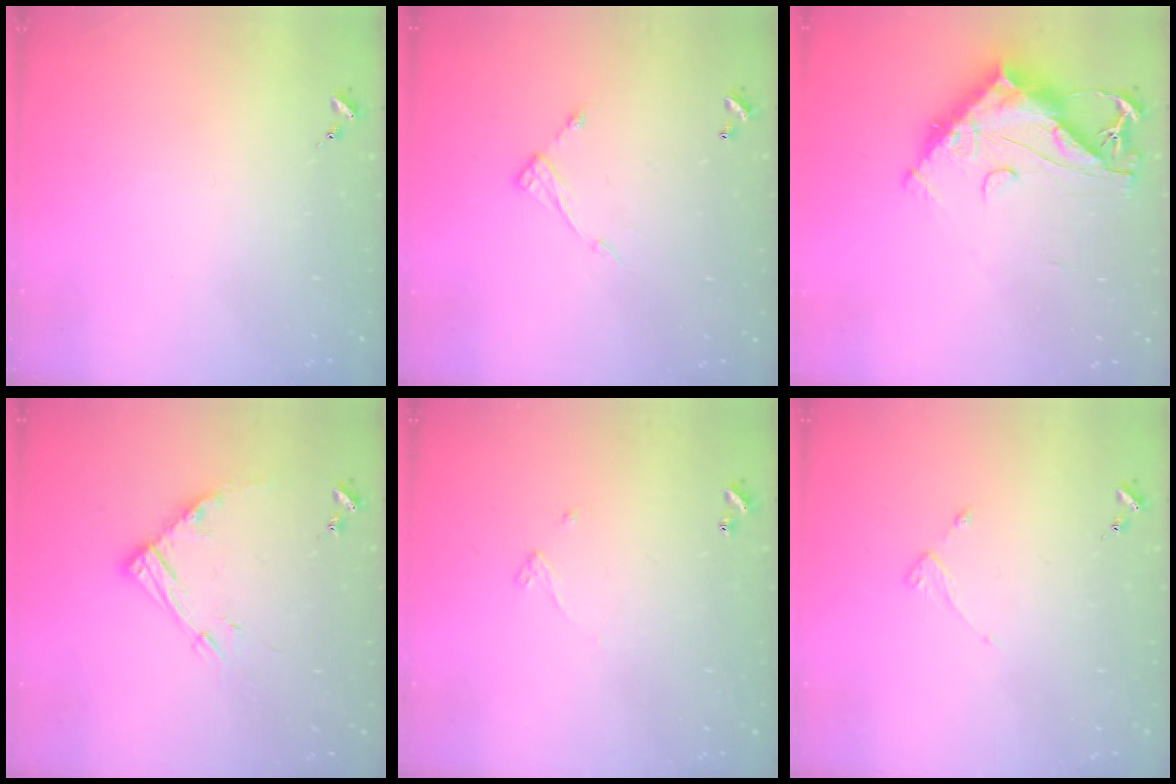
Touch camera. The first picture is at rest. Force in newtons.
{"total": 7.5, "press": 7.5, "slide": 0.2}
{"total": 15.1, "press": 15.1, "slide": 1.2}
{"total": 13.1, "press": 13.0, "slide": 1.3}
{"total": 2.4, "press": 2.4, "slide": 0.2}
{"total": 2.2, "press": 2.1, "slide": 0.4}